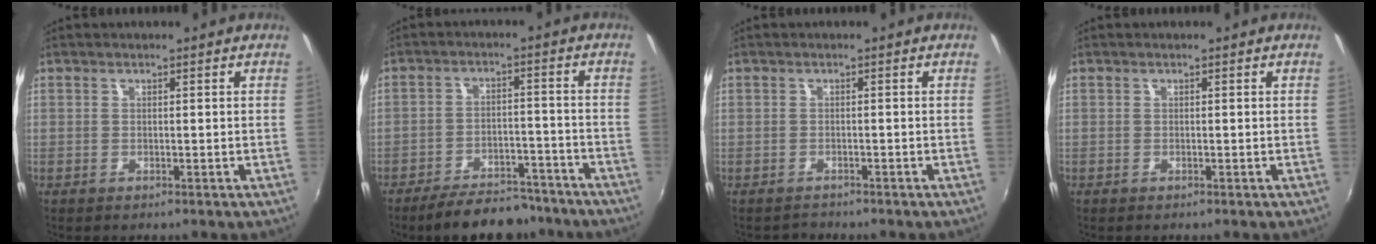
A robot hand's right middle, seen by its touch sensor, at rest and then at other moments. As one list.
[{"total": 12.2, "force": [-10.3, 4.3, 4.9], "torque": [-0.099, 0.015, -0.139]}, {"total": 1.5, "force": [-1.4, 0.5, -0.3], "torque": [0.001, 0.004, -0.021]}, {"total": 0.0}]